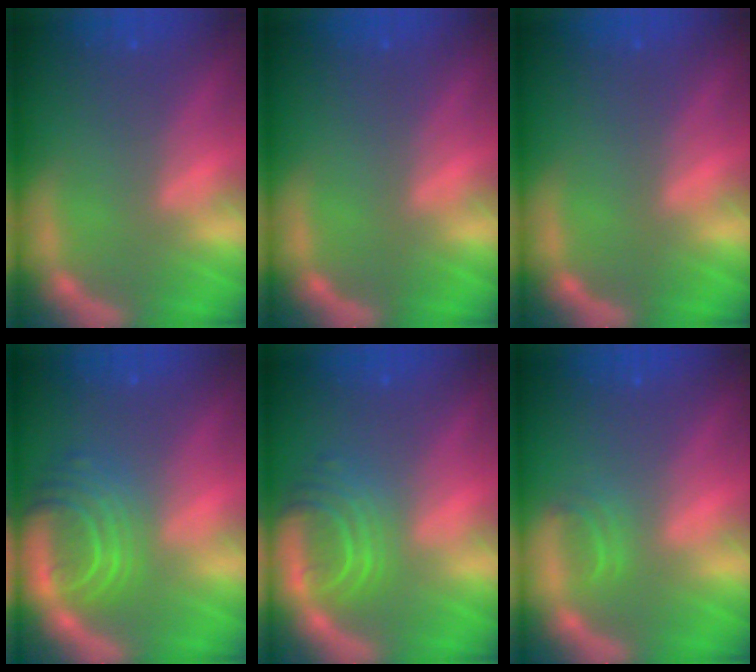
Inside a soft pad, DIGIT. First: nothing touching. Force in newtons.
{"total": 0.0}
{"total": 0.0}
{"total": 6.6}
{"total": 5.0}
{"total": 1.4}